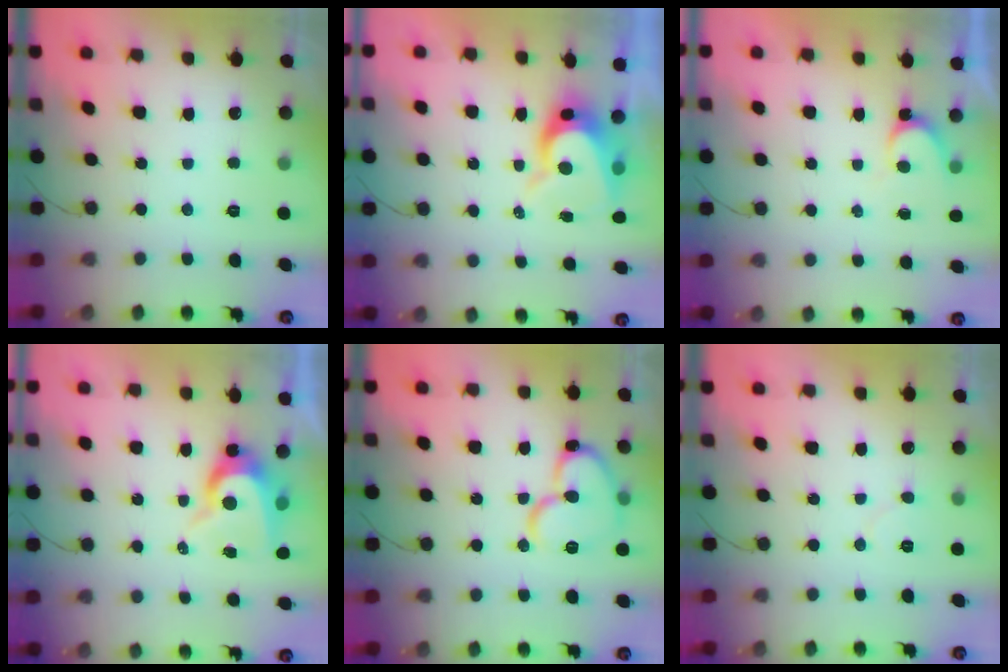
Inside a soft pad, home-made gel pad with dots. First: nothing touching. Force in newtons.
{"total": 9.0, "press": 9.0, "slide": 0.6}
{"total": 5.4, "press": 5.3, "slide": 0.4}
{"total": 9.2, "press": 9.2, "slide": 0.6}
{"total": 14.3, "press": 14.2, "slide": 1.8}
{"total": 4.8, "press": 4.8, "slide": 0.6}